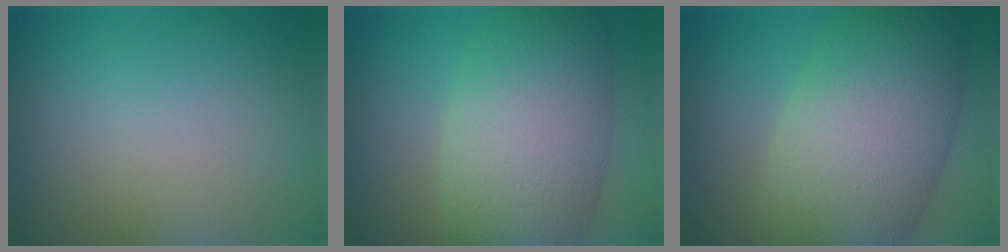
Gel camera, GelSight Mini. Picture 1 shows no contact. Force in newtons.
{"total": 10.0, "press": 10.0, "slide": 0.5}
{"total": 12.1, "press": 12.1, "slide": 0.5}